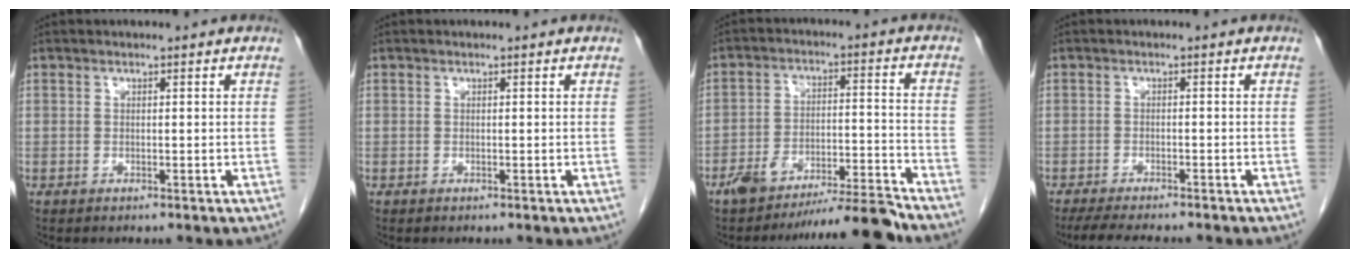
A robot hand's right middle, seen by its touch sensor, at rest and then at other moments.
{"total": 0.0}
{"total": 10.5, "force": [-9.6, -0.3, 4.2], "torque": [-0.054, 0.018, -0.159]}
{"total": 8.8, "force": [-7.5, 1.4, 4.4], "torque": [-0.062, -0.013, -0.108]}